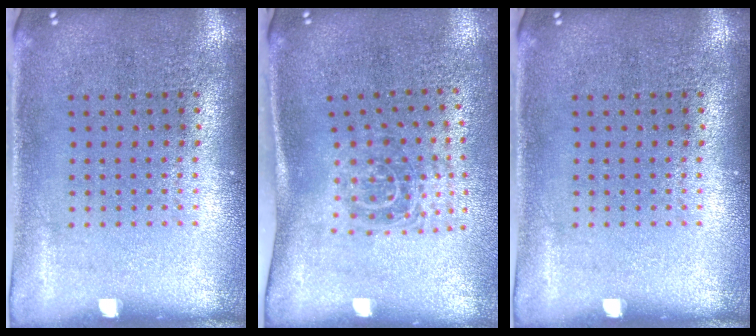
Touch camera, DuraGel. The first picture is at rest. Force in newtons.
{"total": 1.8, "press": 1.2, "slide": 1.3}
{"total": 0.0}